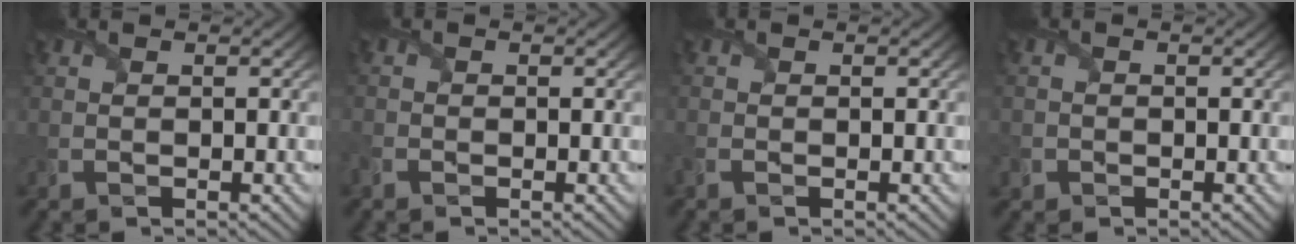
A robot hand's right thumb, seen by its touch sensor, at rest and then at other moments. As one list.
[{"total": 1.3, "force": [-1.1, 0.7, 0.3], "torque": [-0.012, -0.007, -0.028]}, {"total": 1.0, "force": [-0.7, 0.4, 0.5], "torque": [-0.019, -0.007, -0.017]}, {"total": 1.4, "force": [-0.7, 1.2, 0.1], "torque": [0.003, -0.007, -0.016]}]